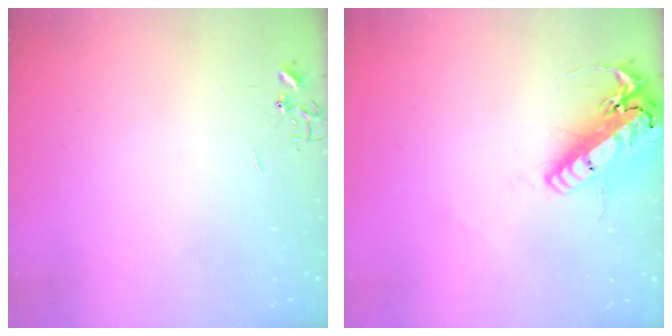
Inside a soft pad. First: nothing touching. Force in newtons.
{"total": 20.0, "press": 19.6, "slide": 4.1}